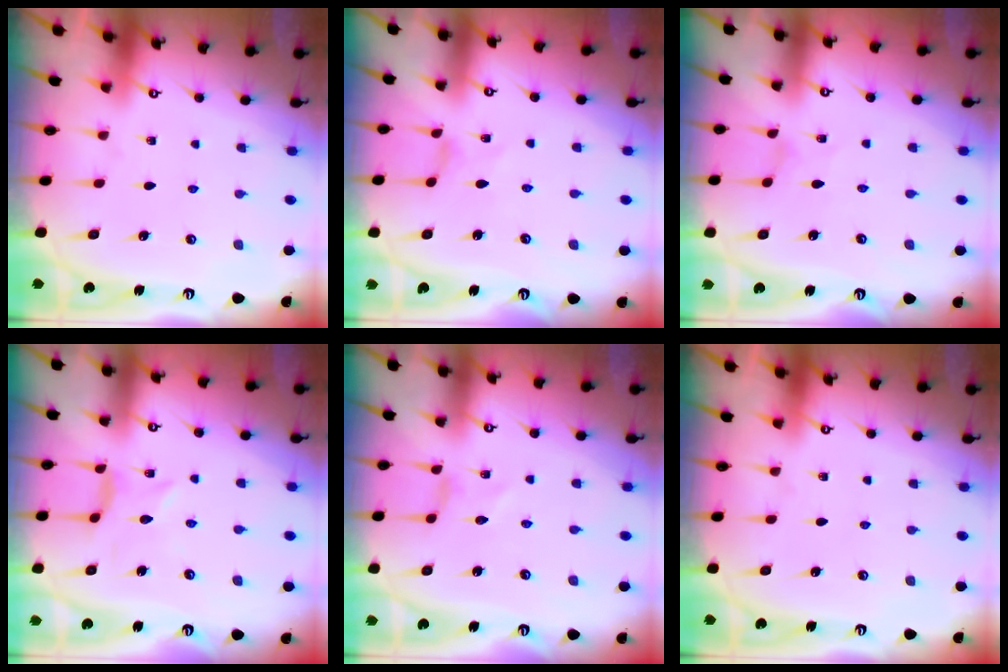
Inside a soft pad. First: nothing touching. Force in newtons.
{"total": 0.0}
{"total": 0.0}
{"total": 1.2, "press": 1.2, "slide": 0.1}
{"total": 0.0}
{"total": 0.0}